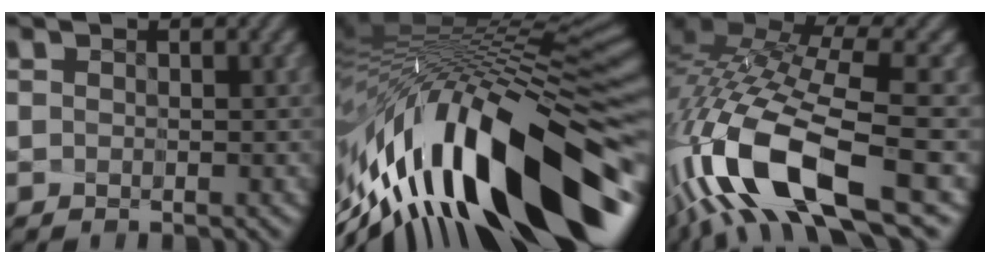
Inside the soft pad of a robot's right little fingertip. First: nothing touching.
{"total": 15.1, "force": [-7.6, 4.2, 12.3], "torque": [-0.201, 0.003, -0.121]}
{"total": 13.7, "force": [-6.2, 4.2, 11.5], "torque": [-0.245, -0.011, -0.095]}